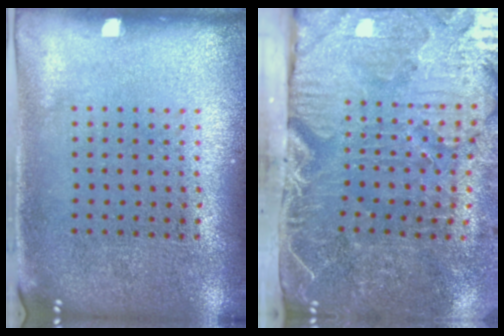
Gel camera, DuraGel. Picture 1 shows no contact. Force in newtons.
{"total": 5.3, "press": 4.4, "slide": 2.9}